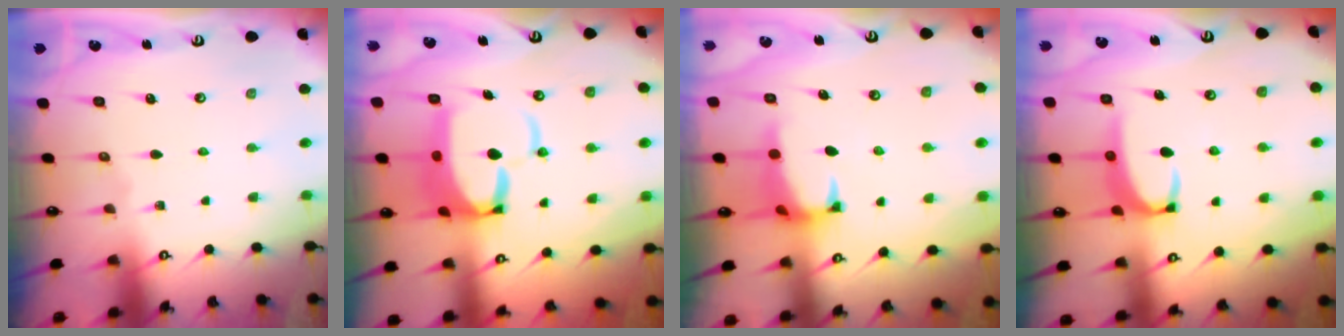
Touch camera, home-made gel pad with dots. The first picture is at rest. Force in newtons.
{"total": 11.2, "press": 11.1, "slide": 1.5}
{"total": 1.5, "press": 1.3, "slide": 0.6}
{"total": 3.1, "press": 3.1, "slide": 0.5}